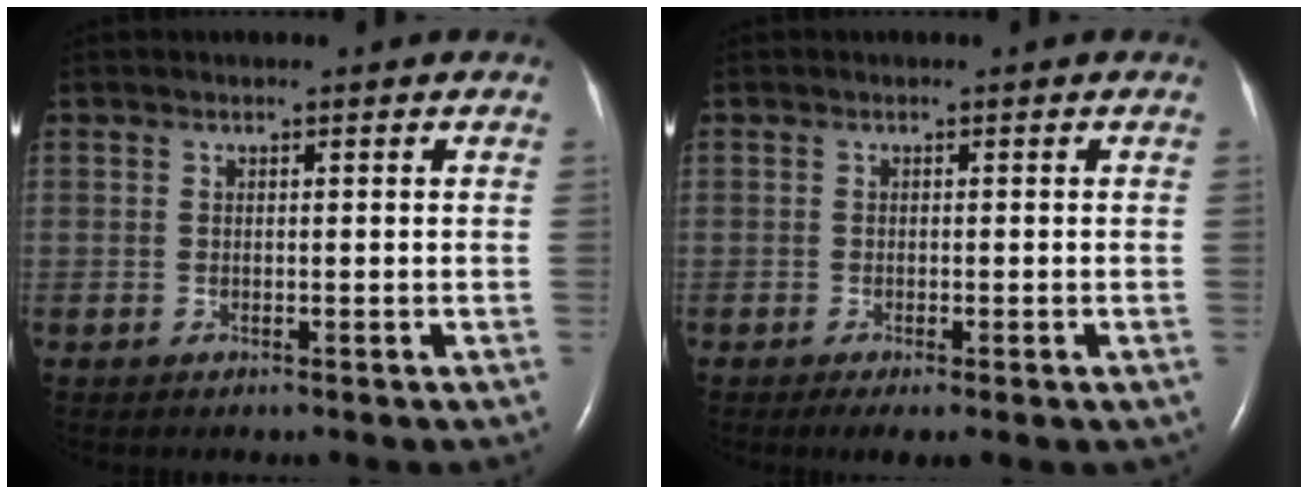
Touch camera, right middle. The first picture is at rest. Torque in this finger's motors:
{"motor_torque": [0.64, -0.53, 0.07, 0.06]}